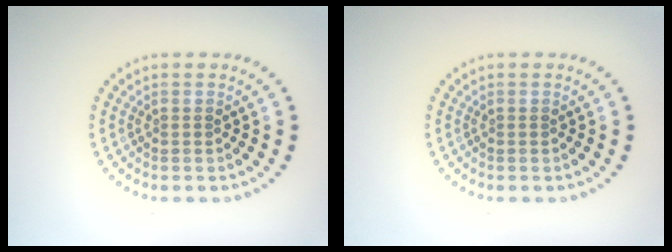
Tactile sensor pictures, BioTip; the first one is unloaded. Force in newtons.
{"total": 0.0}